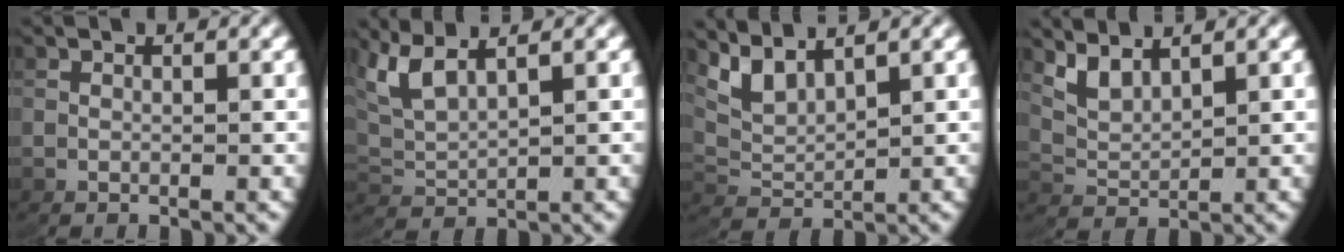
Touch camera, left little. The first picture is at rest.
{"total": 5.0, "force": [2.5, 3.0, 3.1], "torque": [-0.091, -0.003, 0.051]}
{"total": 4.2, "force": [2.4, 2.4, 2.6], "torque": [-0.074, -0.007, 0.051]}
{"total": 2.8, "force": [2.0, 1.2, 1.5], "torque": [-0.045, -0.004, 0.046]}